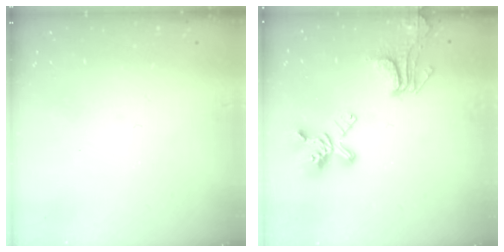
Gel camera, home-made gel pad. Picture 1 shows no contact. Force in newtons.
{"total": 9.1, "press": 8.9, "slide": 2.1}